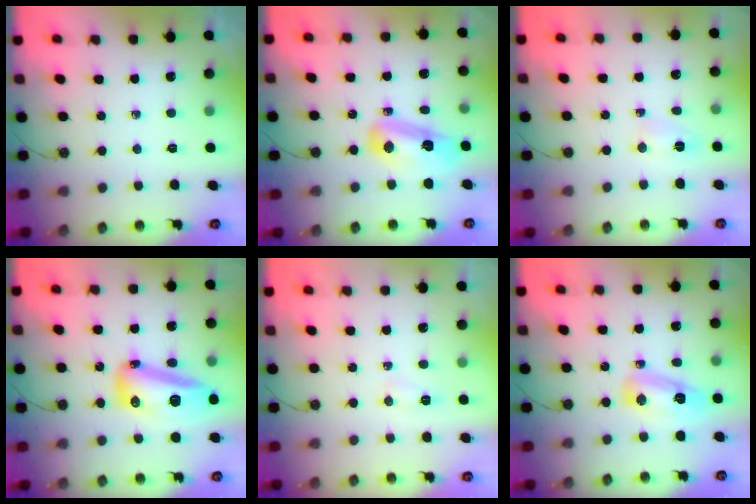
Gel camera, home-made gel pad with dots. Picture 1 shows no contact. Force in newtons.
{"total": 11.4, "press": 11.4, "slide": 0.8}
{"total": 3.1, "press": 2.9, "slide": 1.1}
{"total": 19.4, "press": 17.5, "slide": 8.4}
{"total": 22.9, "press": 8.0, "slide": 21.4}
{"total": 14.6, "press": 9.6, "slide": 11.0}